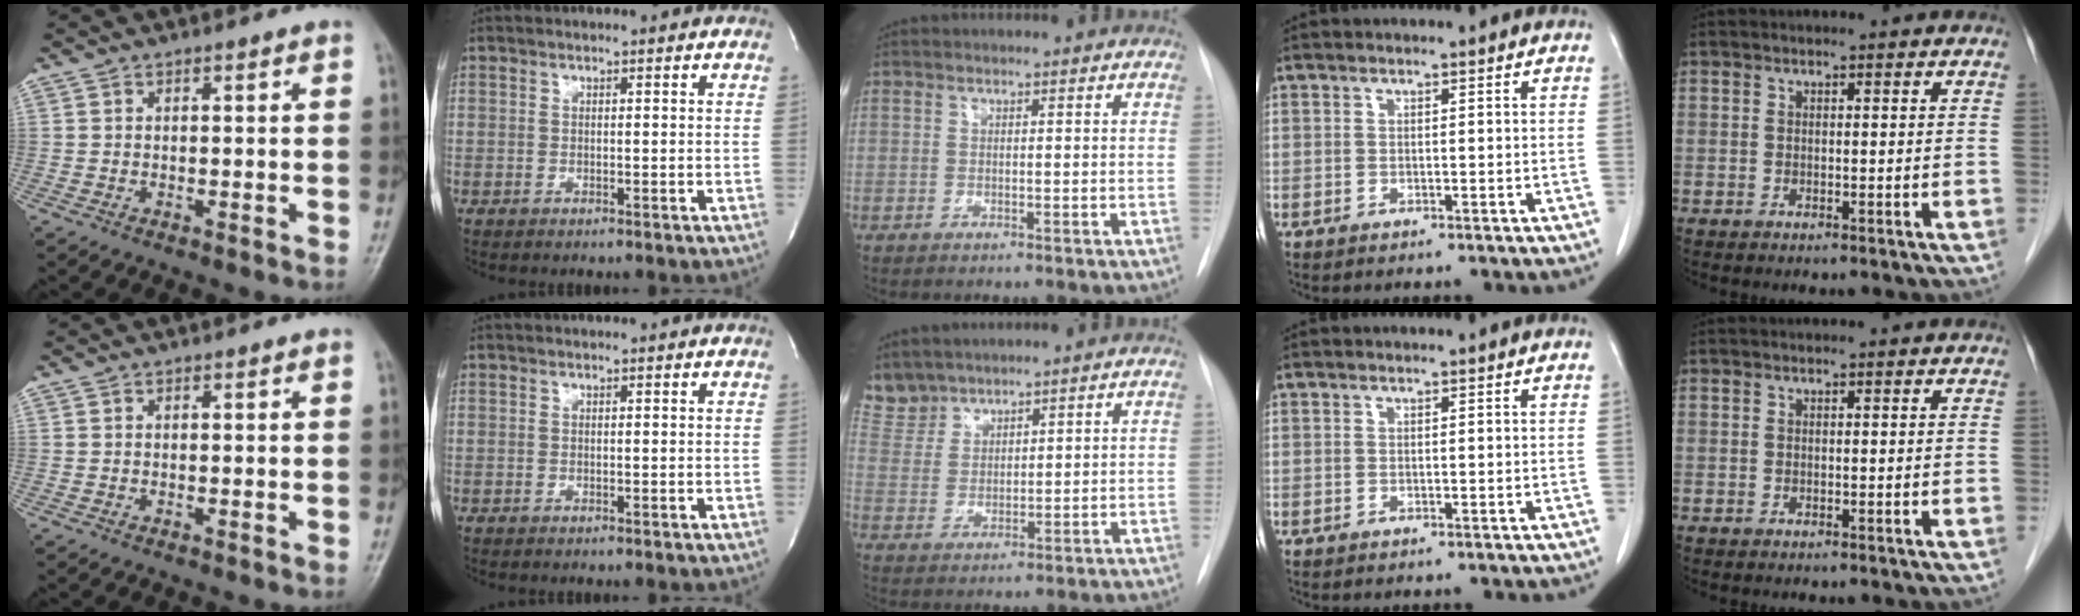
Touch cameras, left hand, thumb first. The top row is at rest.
{"middle": {"total": 6.3, "force": [5.8, 2.3, 0.0], "torque": [-0.001, 0.006, 0.128]}}